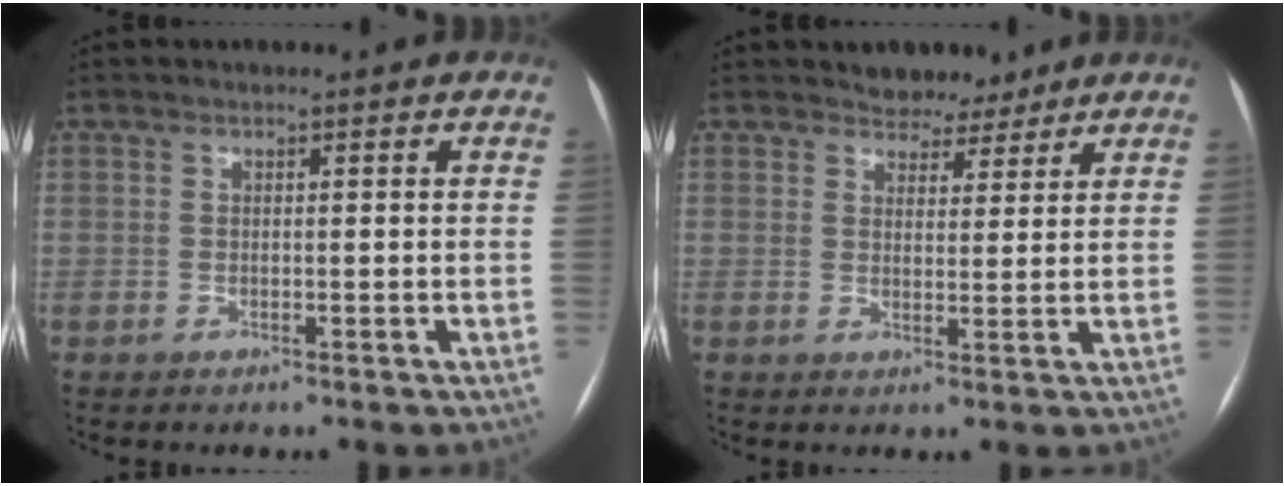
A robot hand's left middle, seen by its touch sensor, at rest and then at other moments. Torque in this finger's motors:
{"motor_torque": [0.02, -0.03, -0.01, -0.01]}